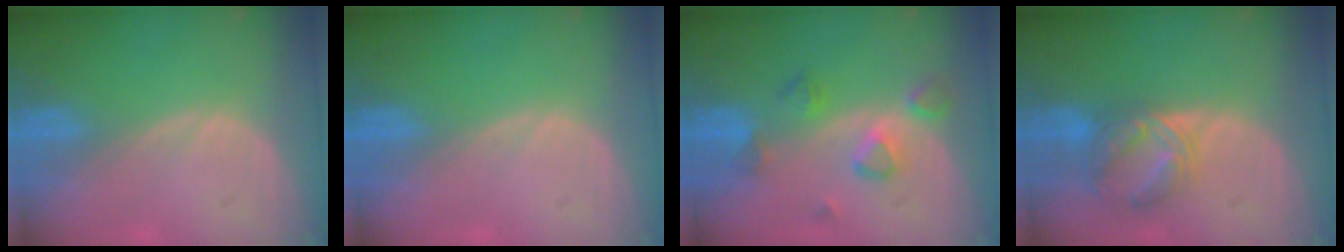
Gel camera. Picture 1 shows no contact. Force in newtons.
{"total": 0.0}
{"total": 5.1, "press": 5.1, "slide": 0.7}
{"total": 6.6, "press": 6.2, "slide": 2.2}